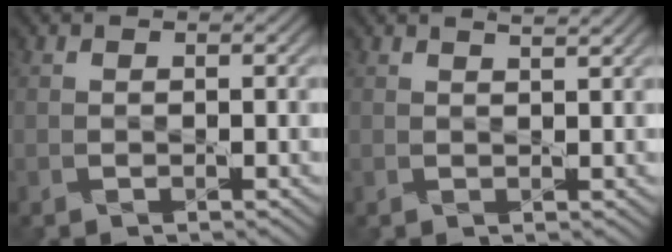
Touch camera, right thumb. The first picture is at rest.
{"total": 1.5, "force": [1.4, -0.2, 0.3], "torque": [-0.013, -0.006, 0.017]}